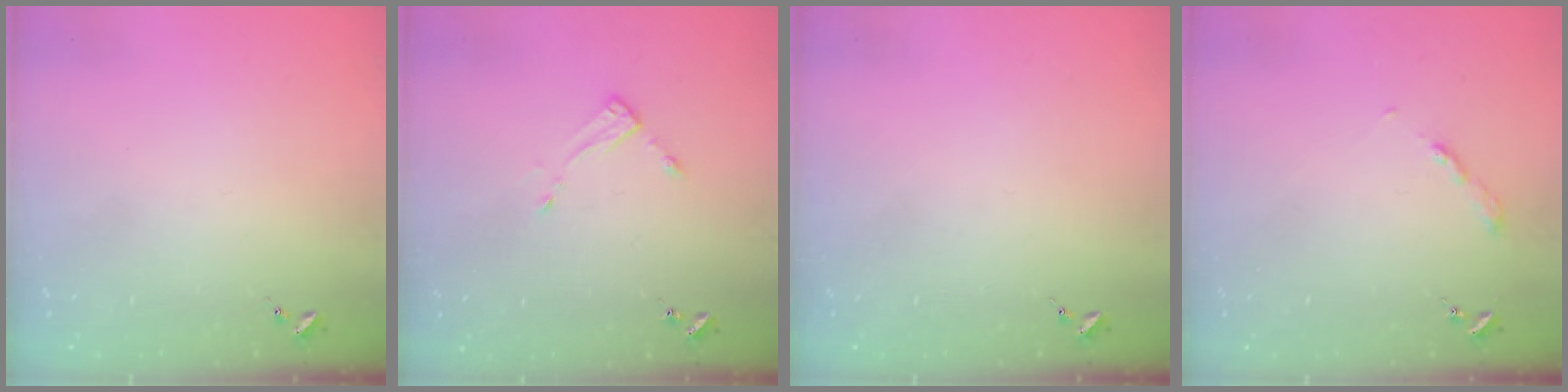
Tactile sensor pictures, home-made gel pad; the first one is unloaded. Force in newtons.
{"total": 3.5, "press": 3.5, "slide": 0.3}
{"total": 0.0}
{"total": 2.7, "press": 2.6, "slide": 0.3}